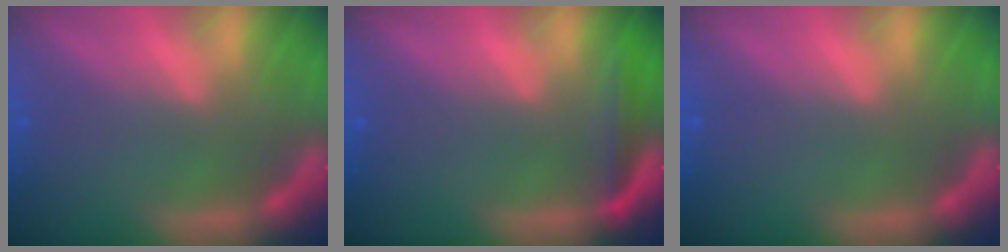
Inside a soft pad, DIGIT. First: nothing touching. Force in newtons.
{"total": 2.5}
{"total": 0.0}